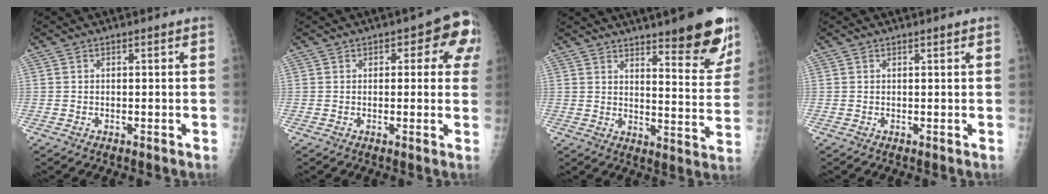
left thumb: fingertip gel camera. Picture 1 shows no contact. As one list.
[{"total": 8.4, "force": [2.8, 4.3, 6.6], "torque": [-0.030, 0.001, 0.020]}, {"total": 16.8, "force": [11.5, 3.7, 11.7], "torque": [-0.115, -0.077, 0.156]}, {"total": 0.7, "force": [0.6, 0.0, 0.4], "torque": [-0.005, -0.001, 0.009]}]